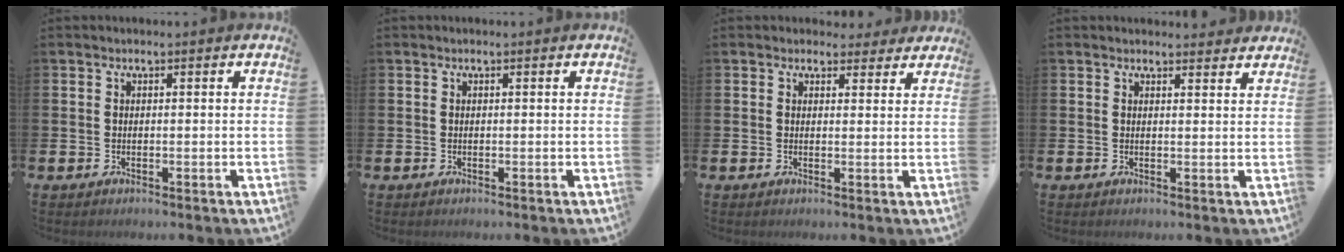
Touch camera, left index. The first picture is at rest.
{"total": 0.0}
{"total": 2.6, "force": [2.3, 1.2, 0.1], "torque": [0.009, -0.011, 0.037]}
{"total": 1.9, "force": [1.8, 0.3, 0.0], "torque": [0.006, -0.010, 0.032]}